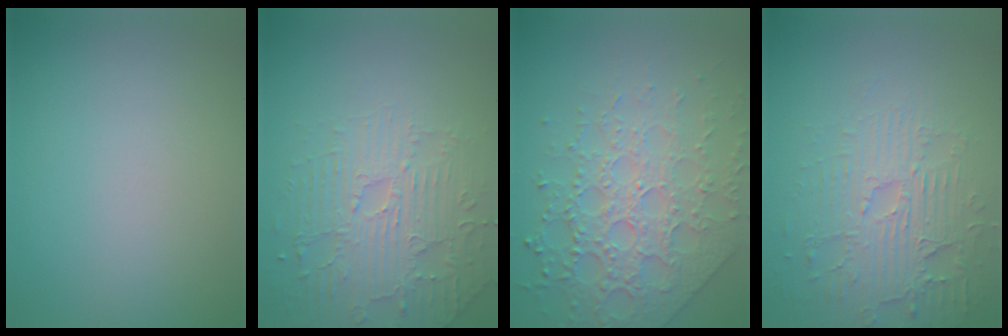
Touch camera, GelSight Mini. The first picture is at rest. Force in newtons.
{"total": 4.6, "press": 3.7, "slide": 2.7}
{"total": 7.2, "press": 5.4, "slide": 4.8}
{"total": 4.1, "press": 3.9, "slide": 1.4}